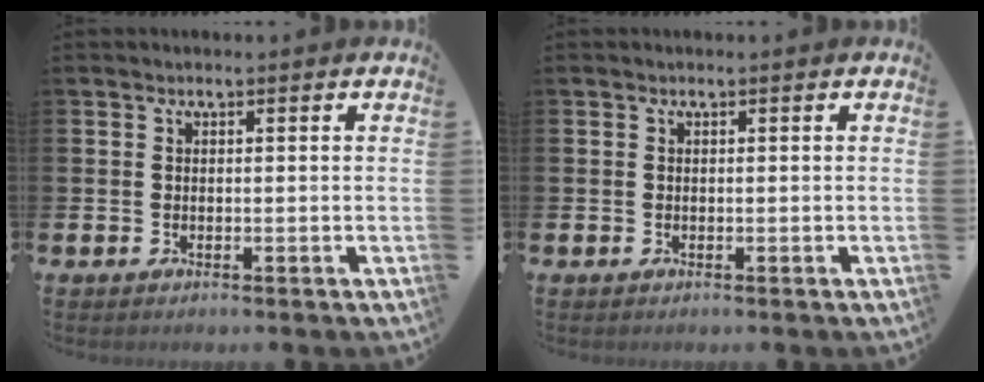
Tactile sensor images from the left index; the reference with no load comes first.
{"total": 0.0}